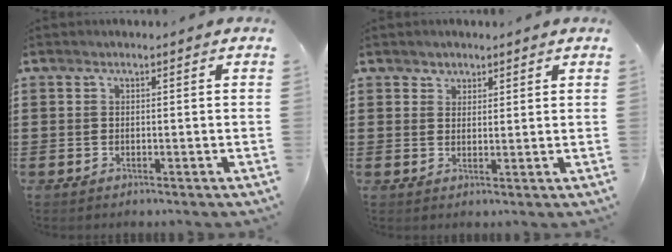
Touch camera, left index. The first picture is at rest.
{"total": 2.1, "force": [1.6, 1.2, -0.3], "torque": [0.007, 0.004, 0.029]}